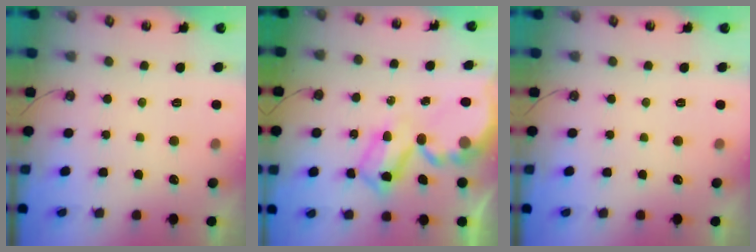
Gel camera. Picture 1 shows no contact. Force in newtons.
{"total": 8.2, "press": 8.2, "slide": 0.7}
{"total": 0.0}